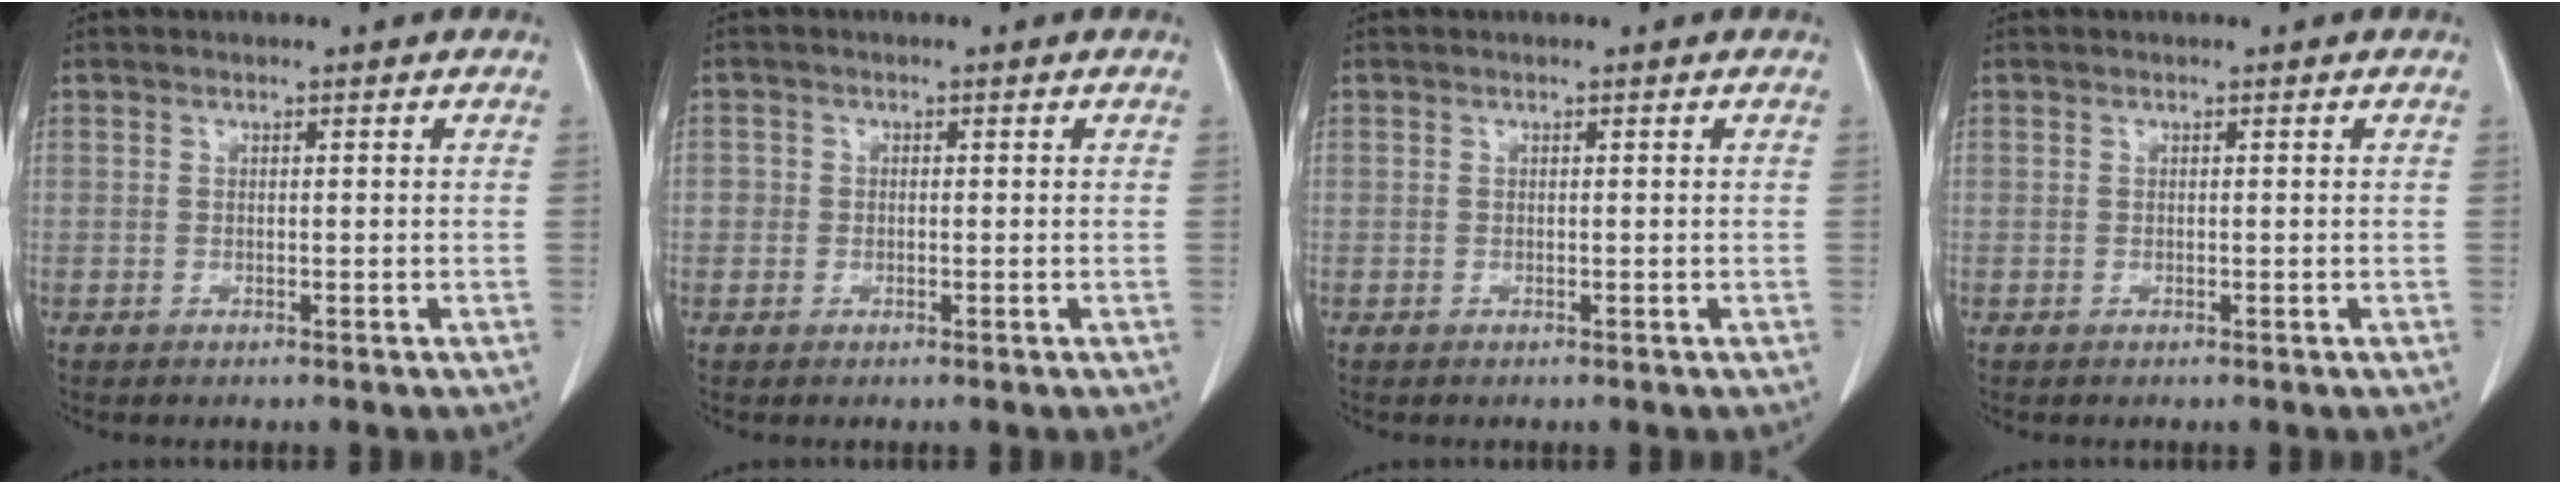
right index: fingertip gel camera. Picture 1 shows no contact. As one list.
[{"total": 1.6, "force": [-0.2, 1.5, 0.3], "torque": [0.004, 0.008, -0.004]}, {"total": 0.0}, {"total": 0.0}]